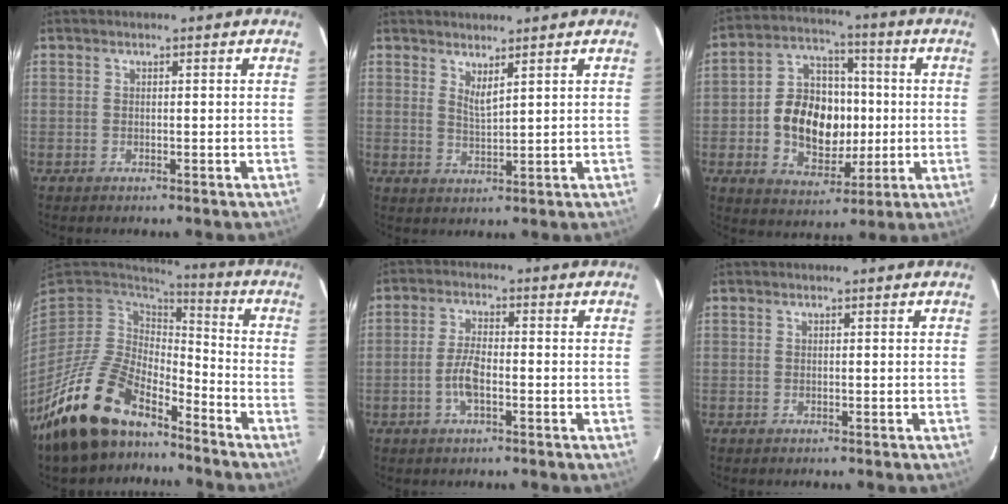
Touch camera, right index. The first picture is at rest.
{"total": 2.9, "force": [2.2, 0.2, 1.8], "torque": [-0.032, -0.006, 0.037]}
{"total": 14.5, "force": [-1.2, 10.6, 9.7], "torque": [-0.197, 0.027, -0.010]}
{"total": 17.8, "force": [-13.5, 7.1, 9.2], "torque": [-0.197, -0.018, -0.248]}
{"total": 5.0, "force": [-1.7, 1.8, 4.3], "torque": [-0.092, 0.004, -0.033]}
{"total": 0.0}